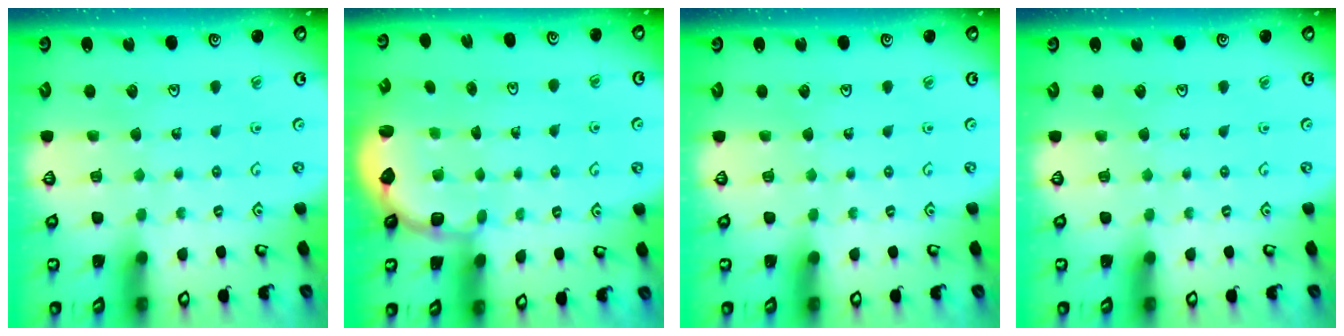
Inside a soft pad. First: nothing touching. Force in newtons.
{"total": 2.8, "press": 2.1, "slide": 1.8}
{"total": 0.0}
{"total": 0.0}